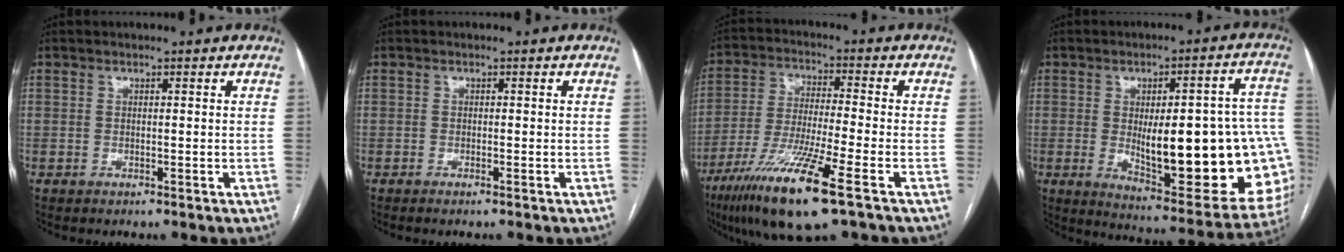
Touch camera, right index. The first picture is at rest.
{"total": 0.6, "force": [-0.5, -0.1, 0.4], "torque": [-0.009, 0.000, -0.009]}
{"total": 14.8, "force": [-8.0, 0.3, 12.5], "torque": [-0.257, -0.037, -0.146]}
{"total": 27.0, "force": [-2.8, 7.3, 25.9], "torque": [-0.260, 0.011, -0.012]}